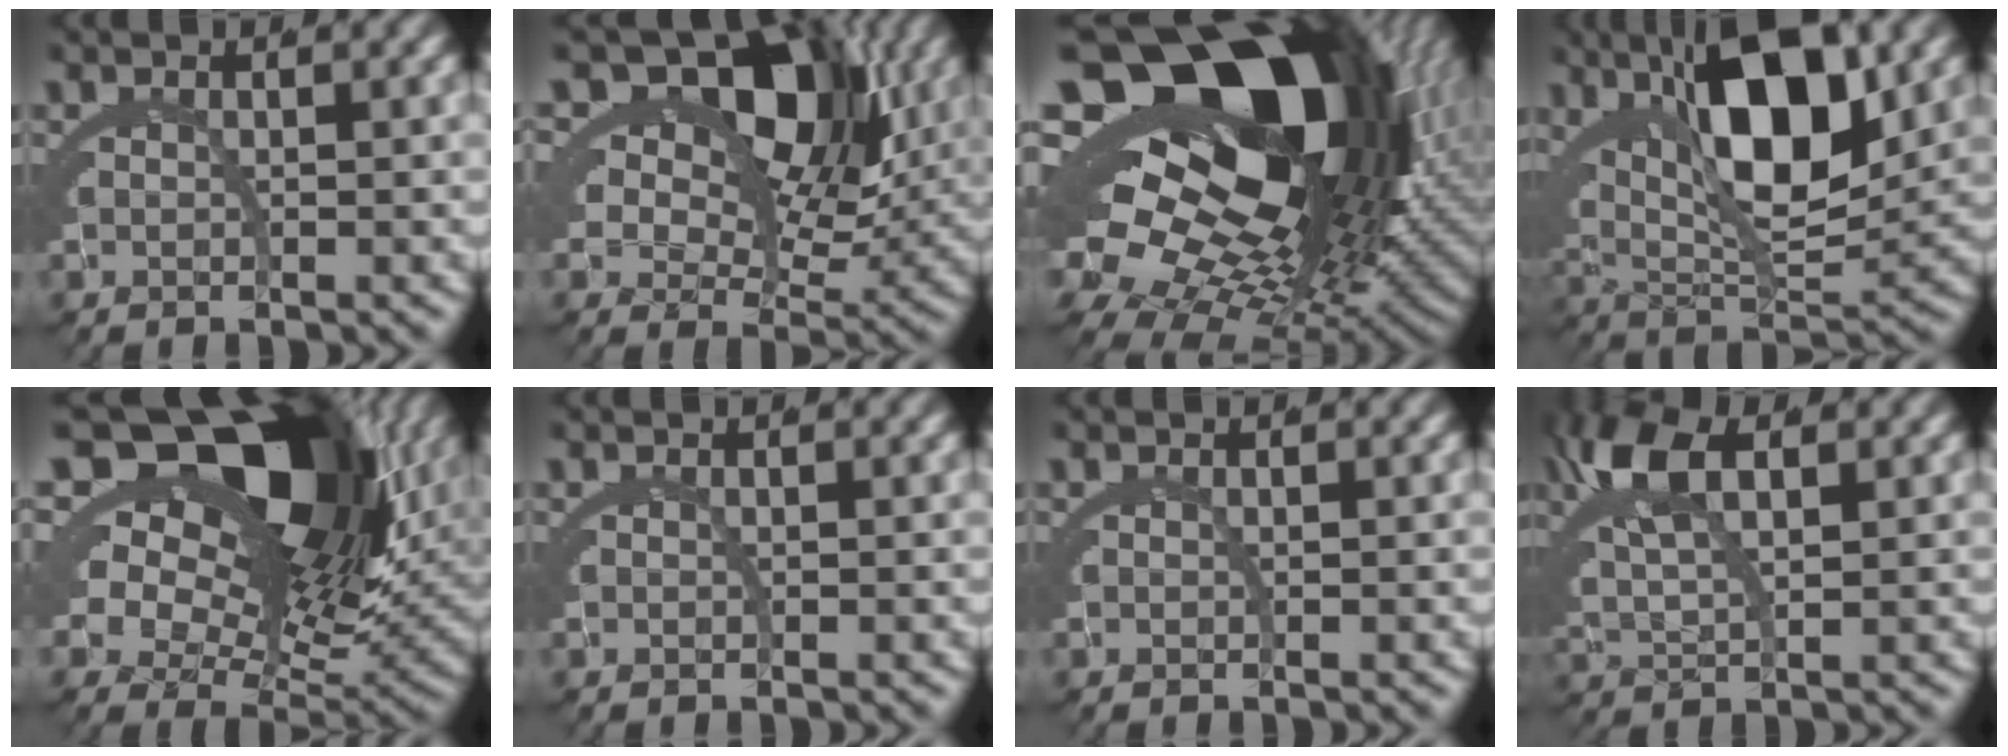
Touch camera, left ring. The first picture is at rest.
{"total": 14.5, "force": [4.3, 9.9, 9.7], "torque": [-0.163, 0.003, 0.059]}
{"total": 31.7, "force": [2.9, 19.6, 24.8], "torque": [-0.372, -0.011, 0.041]}
{"total": 12.2, "force": [5.5, 3.6, 10.2], "torque": [-0.147, 0.028, 0.088]}
{"total": 20.1, "force": [6.1, 11.9, 15.0], "torque": [-0.241, 0.011, 0.084]}
{"total": 0.0}
{"total": 0.0}
{"total": 5.4, "force": [3.5, 1.2, 3.9], "torque": [-0.103, 0.007, 0.069]}